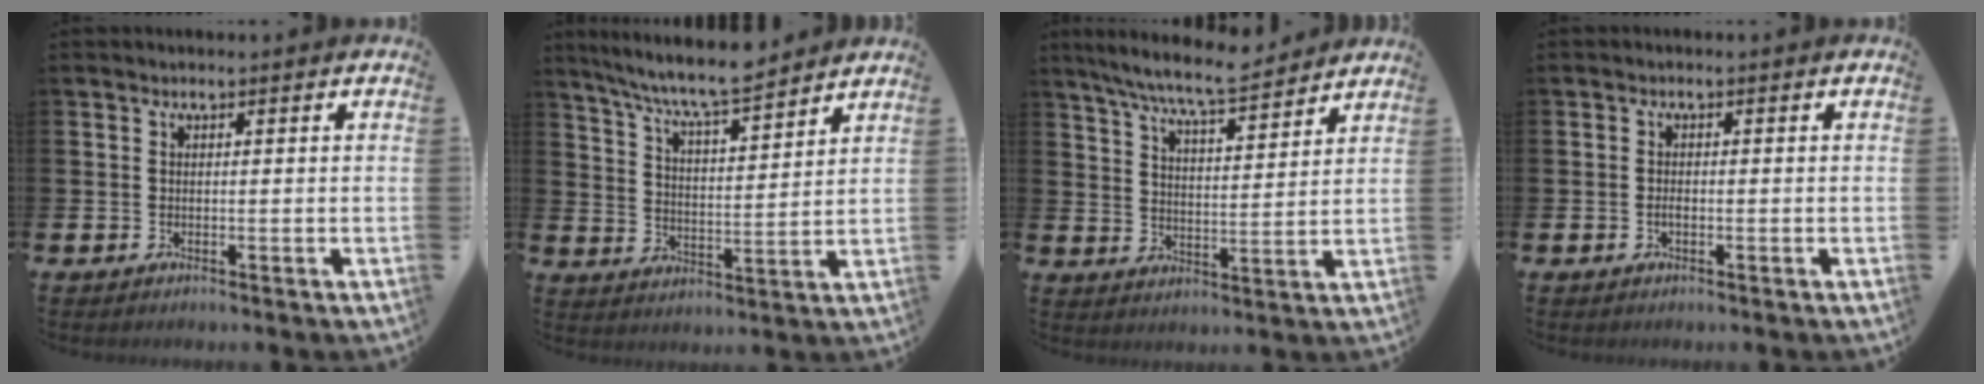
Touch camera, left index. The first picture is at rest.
{"total": 8.3, "force": [7.8, 0.4, 2.8], "torque": [-0.083, -0.046, 0.140]}
{"total": 8.3, "force": [7.7, 0.6, 3.0], "torque": [-0.087, -0.041, 0.138]}
{"total": 1.0, "force": [-0.4, 0.5, 0.9], "torque": [-0.016, 0.000, -0.007]}